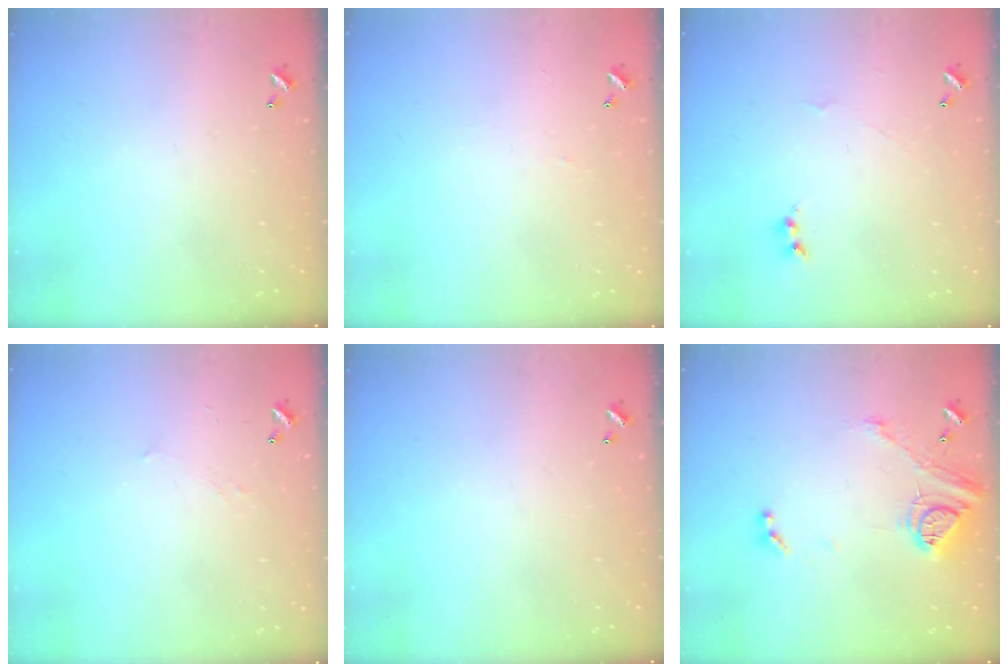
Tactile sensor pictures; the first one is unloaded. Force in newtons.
{"total": 0.5, "press": 0.3, "slide": 0.4}
{"total": 1.7, "press": 1.6, "slide": 0.6}
{"total": 2.9, "press": 2.8, "slide": 0.4}
{"total": 0.0}
{"total": 14.9, "press": 14.8, "slide": 1.7}